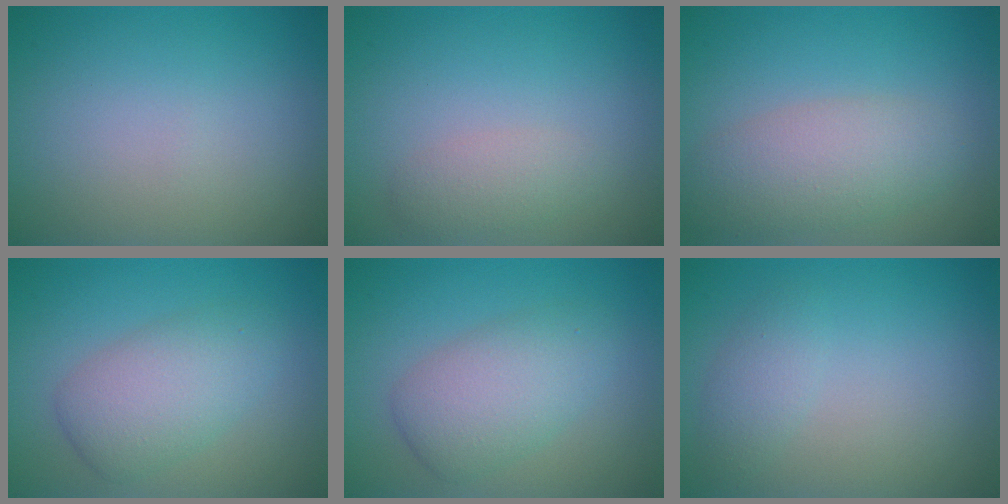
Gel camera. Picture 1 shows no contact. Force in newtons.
{"total": 1.7, "press": 1.7, "slide": 0.1}
{"total": 4.6, "press": 4.6, "slide": 0.2}
{"total": 4.6, "press": 4.6, "slide": 0.0}
{"total": 4.6, "press": 4.6, "slide": 0.0}
{"total": 1.6, "press": 1.6, "slide": 0.1}